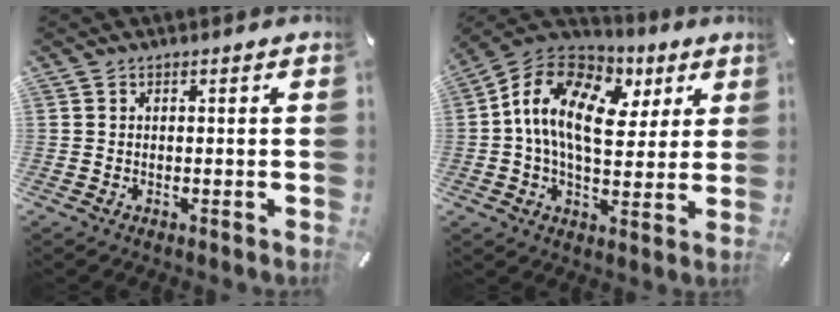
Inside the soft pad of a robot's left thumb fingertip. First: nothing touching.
{"total": 16.1, "force": [4.1, 10.3, 11.7], "torque": [-0.243, -0.015, 0.067]}